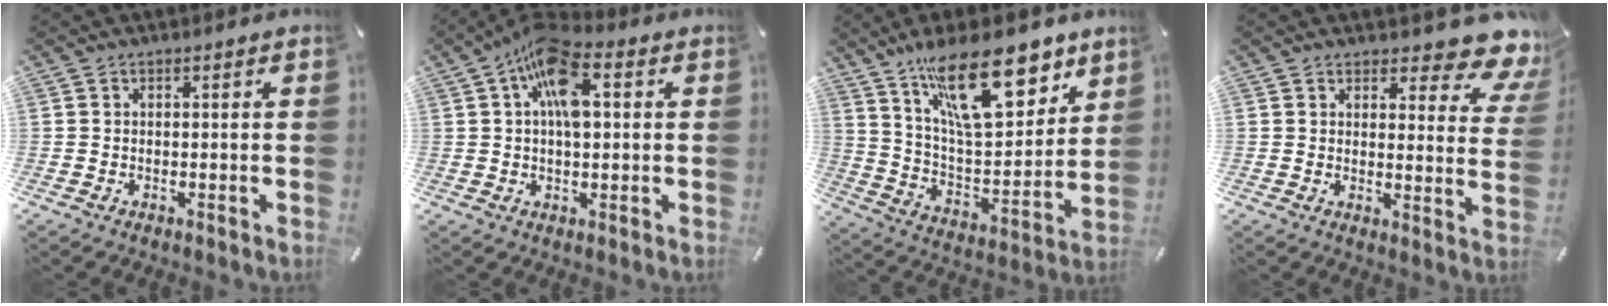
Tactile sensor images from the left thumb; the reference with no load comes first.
{"total": 11.9, "force": [2.5, 6.0, 10.0], "torque": [-0.183, 0.005, 0.044]}
{"total": 24.0, "force": [13.8, 10.4, 16.6], "torque": [-0.271, -0.072, 0.228]}
{"total": 8.4, "force": [6.9, 3.3, 3.6], "torque": [-0.030, -0.067, 0.116]}